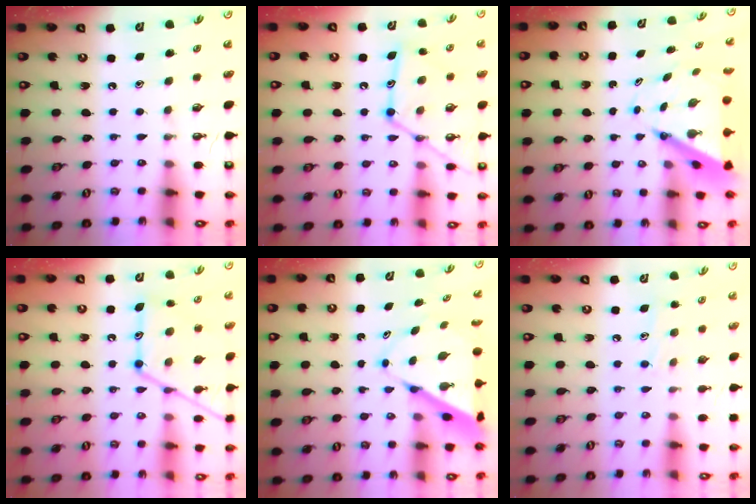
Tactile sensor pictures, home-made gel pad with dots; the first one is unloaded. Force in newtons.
{"total": 16.8, "press": 16.7, "slide": 1.6}
{"total": 7.3, "press": 7.3, "slide": 0.7}
{"total": 17.9, "press": 17.8, "slide": 1.4}
{"total": 9.3, "press": 9.3, "slide": 0.7}
{"total": 8.5, "press": 8.5, "slide": 0.7}